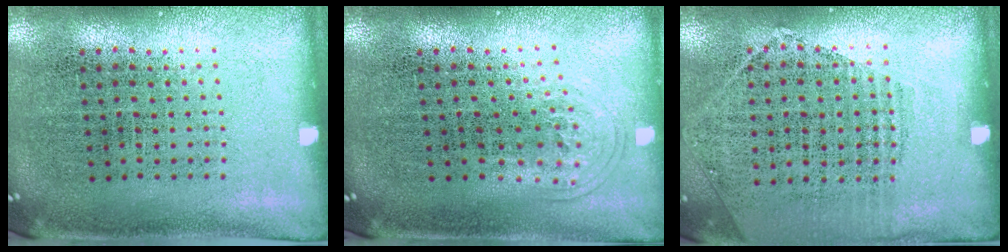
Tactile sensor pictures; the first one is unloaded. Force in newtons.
{"total": 1.0, "press": 0.7, "slide": 0.7}
{"total": 1.1, "press": 1.0, "slide": 0.6}